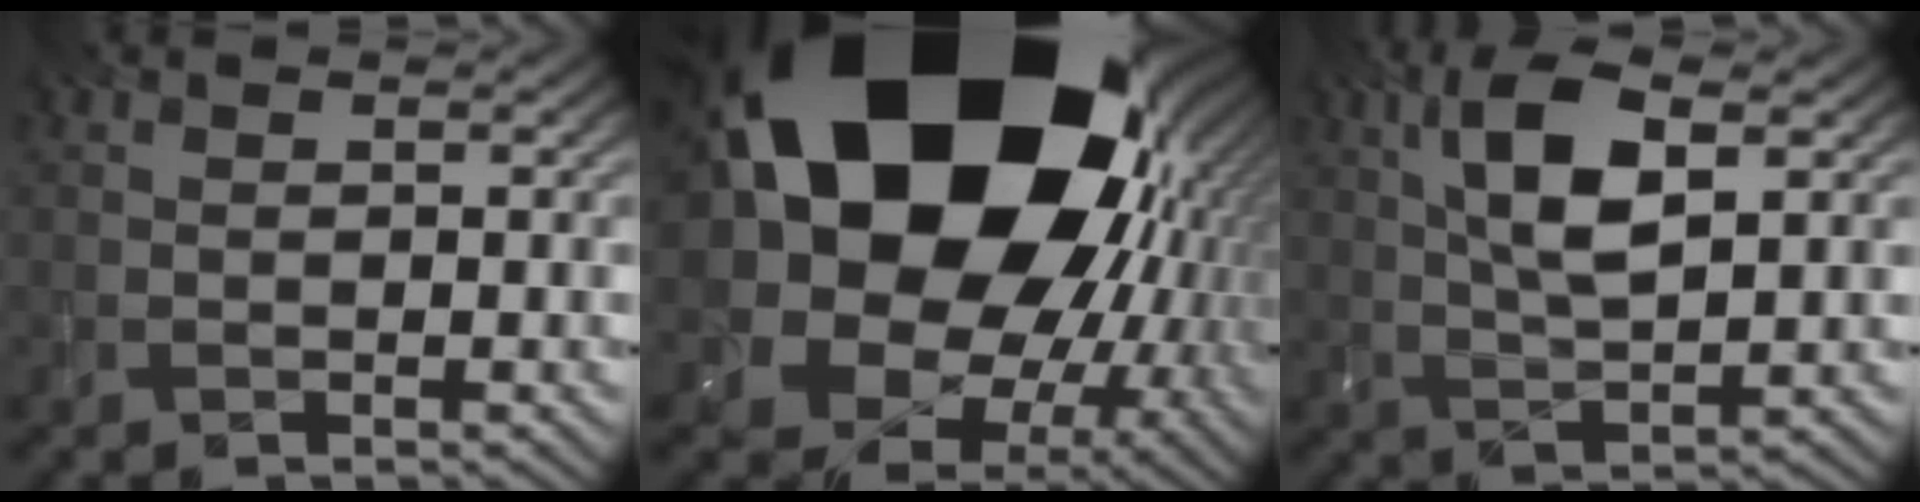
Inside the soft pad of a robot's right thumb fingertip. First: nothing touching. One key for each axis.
{"total": 24.8, "fx": 6.0, "fy": 18.5, "fz": 15.3, "tx": -0.306, "ty": -0.052, "tz": 0.113}
{"total": 8.4, "fx": 2.8, "fy": 2.8, "fz": 7.3, "tx": -0.155, "ty": 0.010, "tz": 0.051}